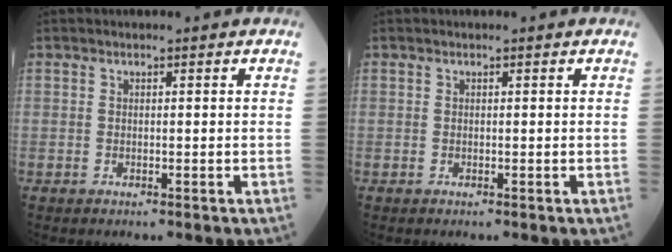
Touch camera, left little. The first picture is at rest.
{"total": 0.0}